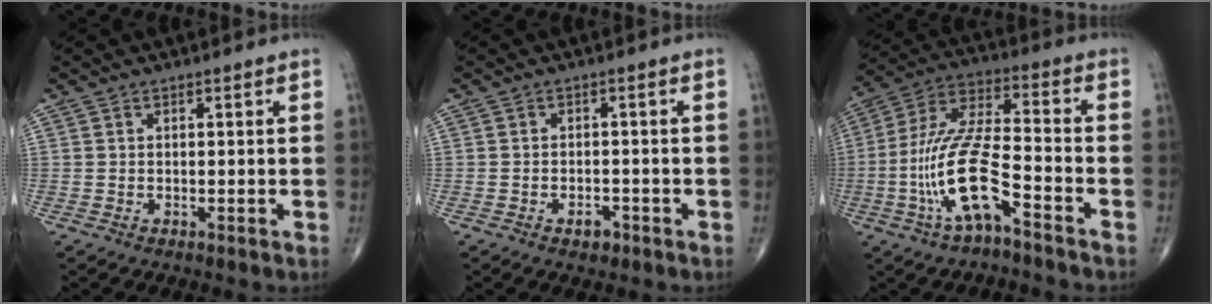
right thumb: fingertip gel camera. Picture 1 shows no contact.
{"total": 2.2, "force": [-1.3, 1.3, 1.2], "torque": [-0.013, 0.007, -0.017]}
{"total": 15.0, "force": [-6.1, 4.2, 13.0], "torque": [-0.272, 0.046, -0.114]}